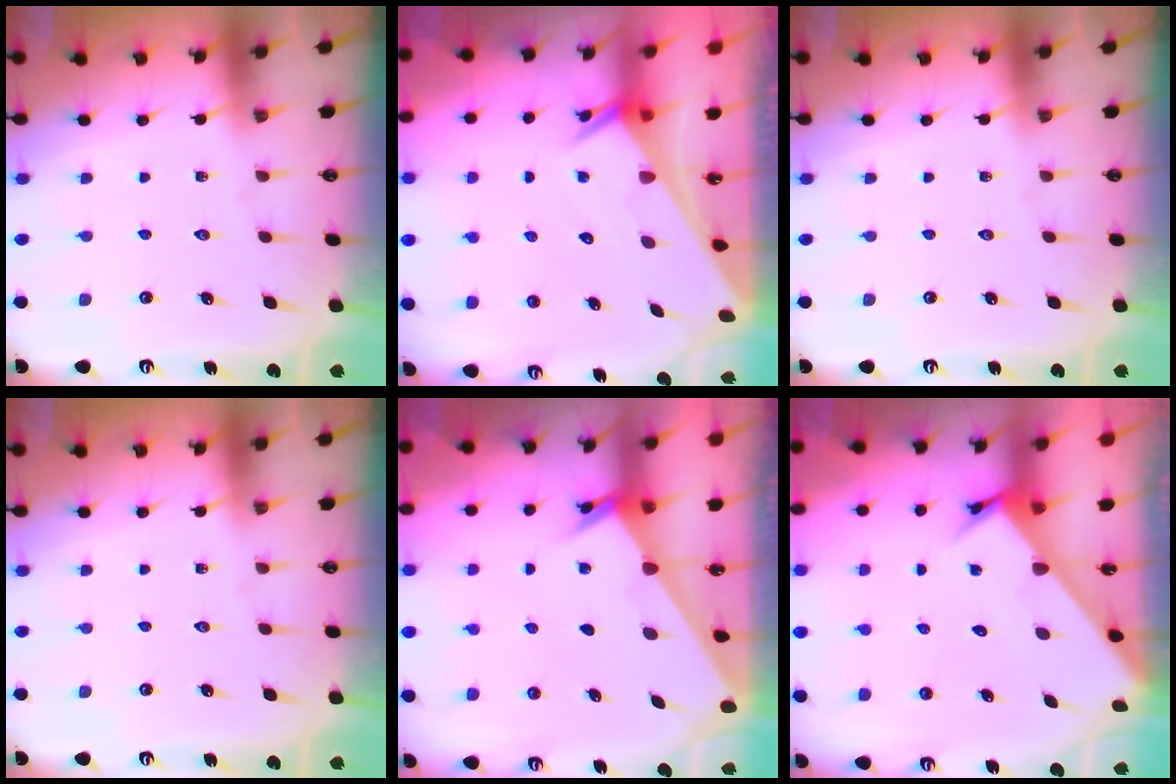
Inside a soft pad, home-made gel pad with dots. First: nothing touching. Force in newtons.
{"total": 2.7, "press": 2.7, "slide": 0.1}
{"total": 0.0}
{"total": 0.0}
{"total": 2.3, "press": 2.2, "slide": 0.2}
{"total": 3.4, "press": 3.4, "slide": 0.2}